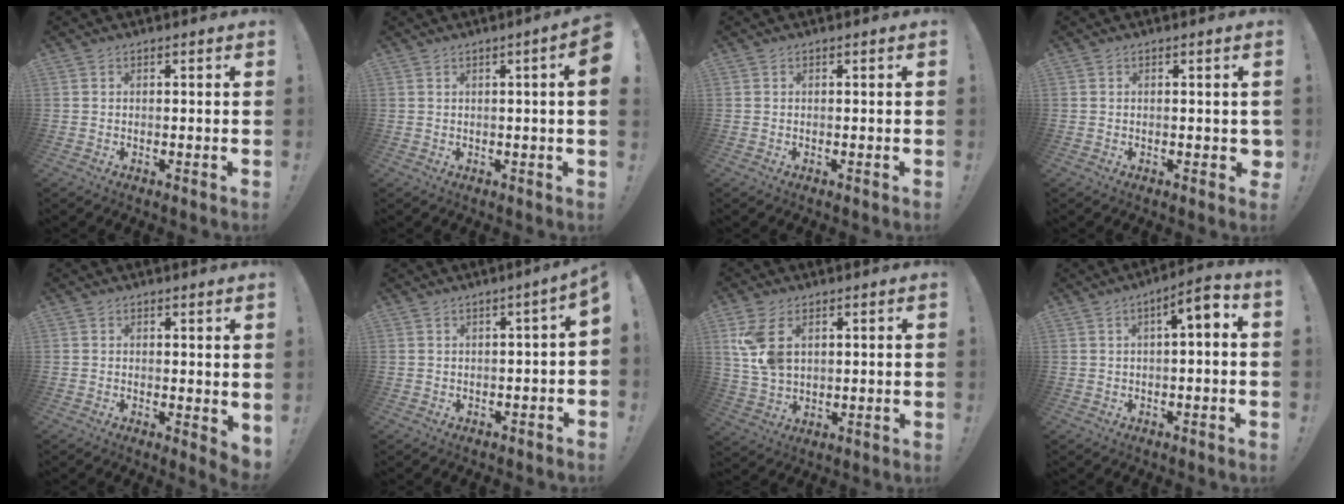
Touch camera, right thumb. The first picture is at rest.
{"total": 4.2, "force": [0.6, -0.5, 4.1], "torque": [-0.058, -0.010, 0.007]}
{"total": 0.0}
{"total": 1.3, "force": [-0.2, 0.9, 1.0], "torque": [-0.013, 0.001, -0.003]}
{"total": 2.4, "force": [1.6, 1.4, 1.0], "torque": [-0.001, -0.008, 0.030]}
{"total": 2.4, "force": [-0.4, 0.1, 2.3], "torque": [-0.037, -0.003, -0.006]}
{"total": 9.9, "force": [3.7, 6.0, 6.9], "torque": [-0.130, -0.012, 0.069]}
{"total": 5.4, "force": [0.3, 0.7, 5.3], "torque": [-0.080, -0.004, -0.001]}